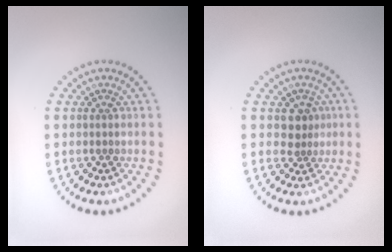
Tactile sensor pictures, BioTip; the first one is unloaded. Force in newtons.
{"total": 1.9, "press": 1.6, "slide": 1.0}